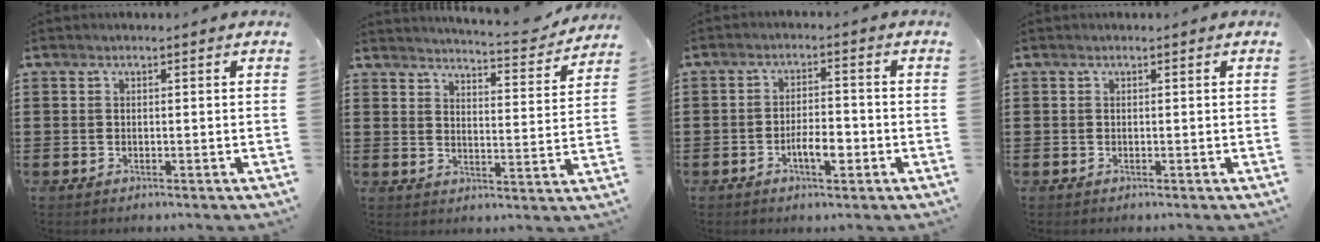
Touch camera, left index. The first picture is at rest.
{"total": 4.5, "force": [4.4, -0.3, 1.0], "torque": [-0.025, -0.040, 0.068]}
{"total": 4.3, "force": [-1.8, 1.7, 3.6], "torque": [-0.061, 0.008, -0.031]}
{"total": 0.0}